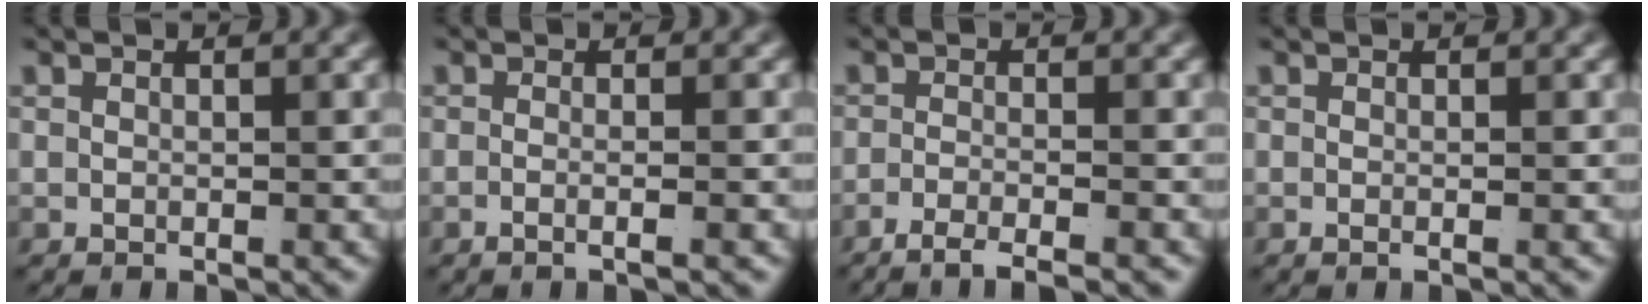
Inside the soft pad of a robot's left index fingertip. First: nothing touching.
{"total": 1.6, "force": [-1.1, -0.4, 1.1], "torque": [-0.030, -0.008, -0.016]}
{"total": 4.0, "force": [-3.6, 0.3, 1.8], "torque": [-0.030, -0.011, -0.054]}
{"total": 0.5, "force": [-0.4, -0.1, 0.3], "torque": [-0.009, -0.005, -0.004]}